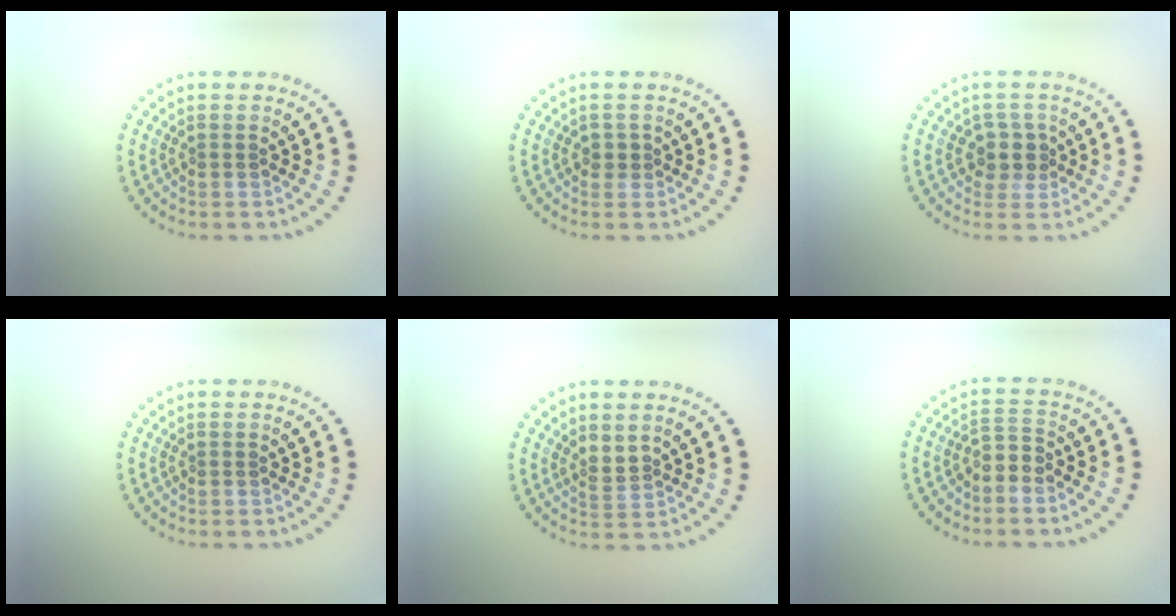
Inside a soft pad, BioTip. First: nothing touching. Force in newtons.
{"total": 1.0, "press": 0.9, "slide": 0.4}
{"total": 2.2, "press": 1.9, "slide": 1.1}
{"total": 0.0}
{"total": 1.6, "press": 1.3, "slide": 1.0}
{"total": 1.7, "press": 1.3, "slide": 1.1}